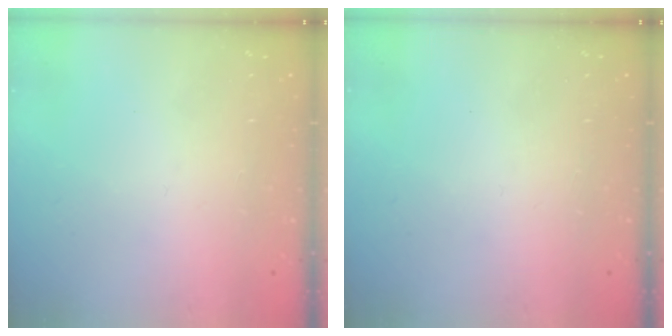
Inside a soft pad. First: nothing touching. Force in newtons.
{"total": 0.0}